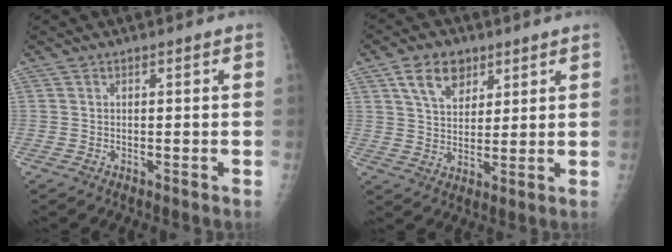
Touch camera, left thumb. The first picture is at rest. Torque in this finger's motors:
{"motor_torque": [0.77, 0.41, 0.51, -0.08, 0.17]}